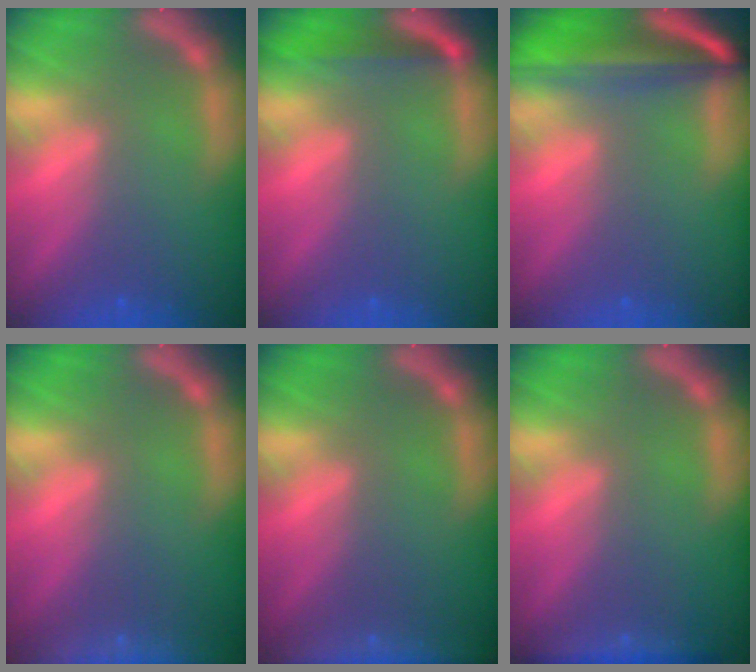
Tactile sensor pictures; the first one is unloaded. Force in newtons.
{"total": 3.0}
{"total": 9.6}
{"total": 8.5}
{"total": 7.5}
{"total": 2.4}